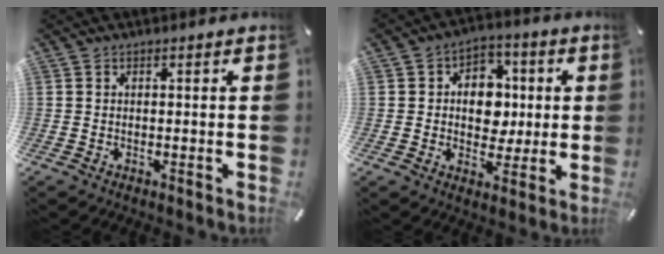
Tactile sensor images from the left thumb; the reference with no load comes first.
{"total": 9.1, "force": [0.2, 7.9, 4.6], "torque": [-0.057, 0.005, 0.002]}